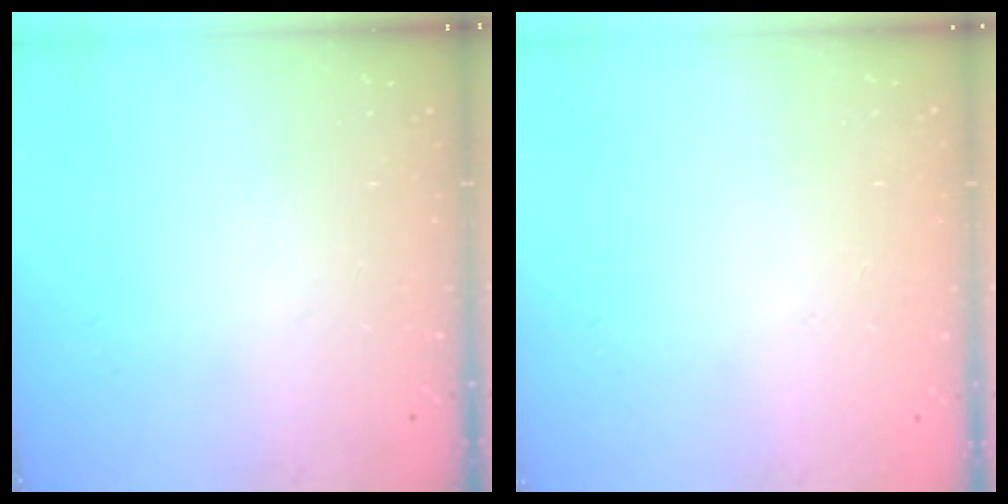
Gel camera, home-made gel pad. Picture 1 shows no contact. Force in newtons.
{"total": 0.6, "press": 0.6, "slide": 0.1}